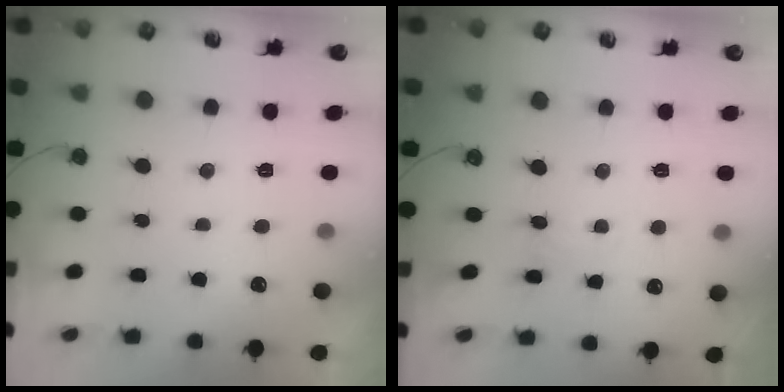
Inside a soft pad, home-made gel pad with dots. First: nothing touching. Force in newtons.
{"total": 1.8, "press": 1.7, "slide": 0.3}